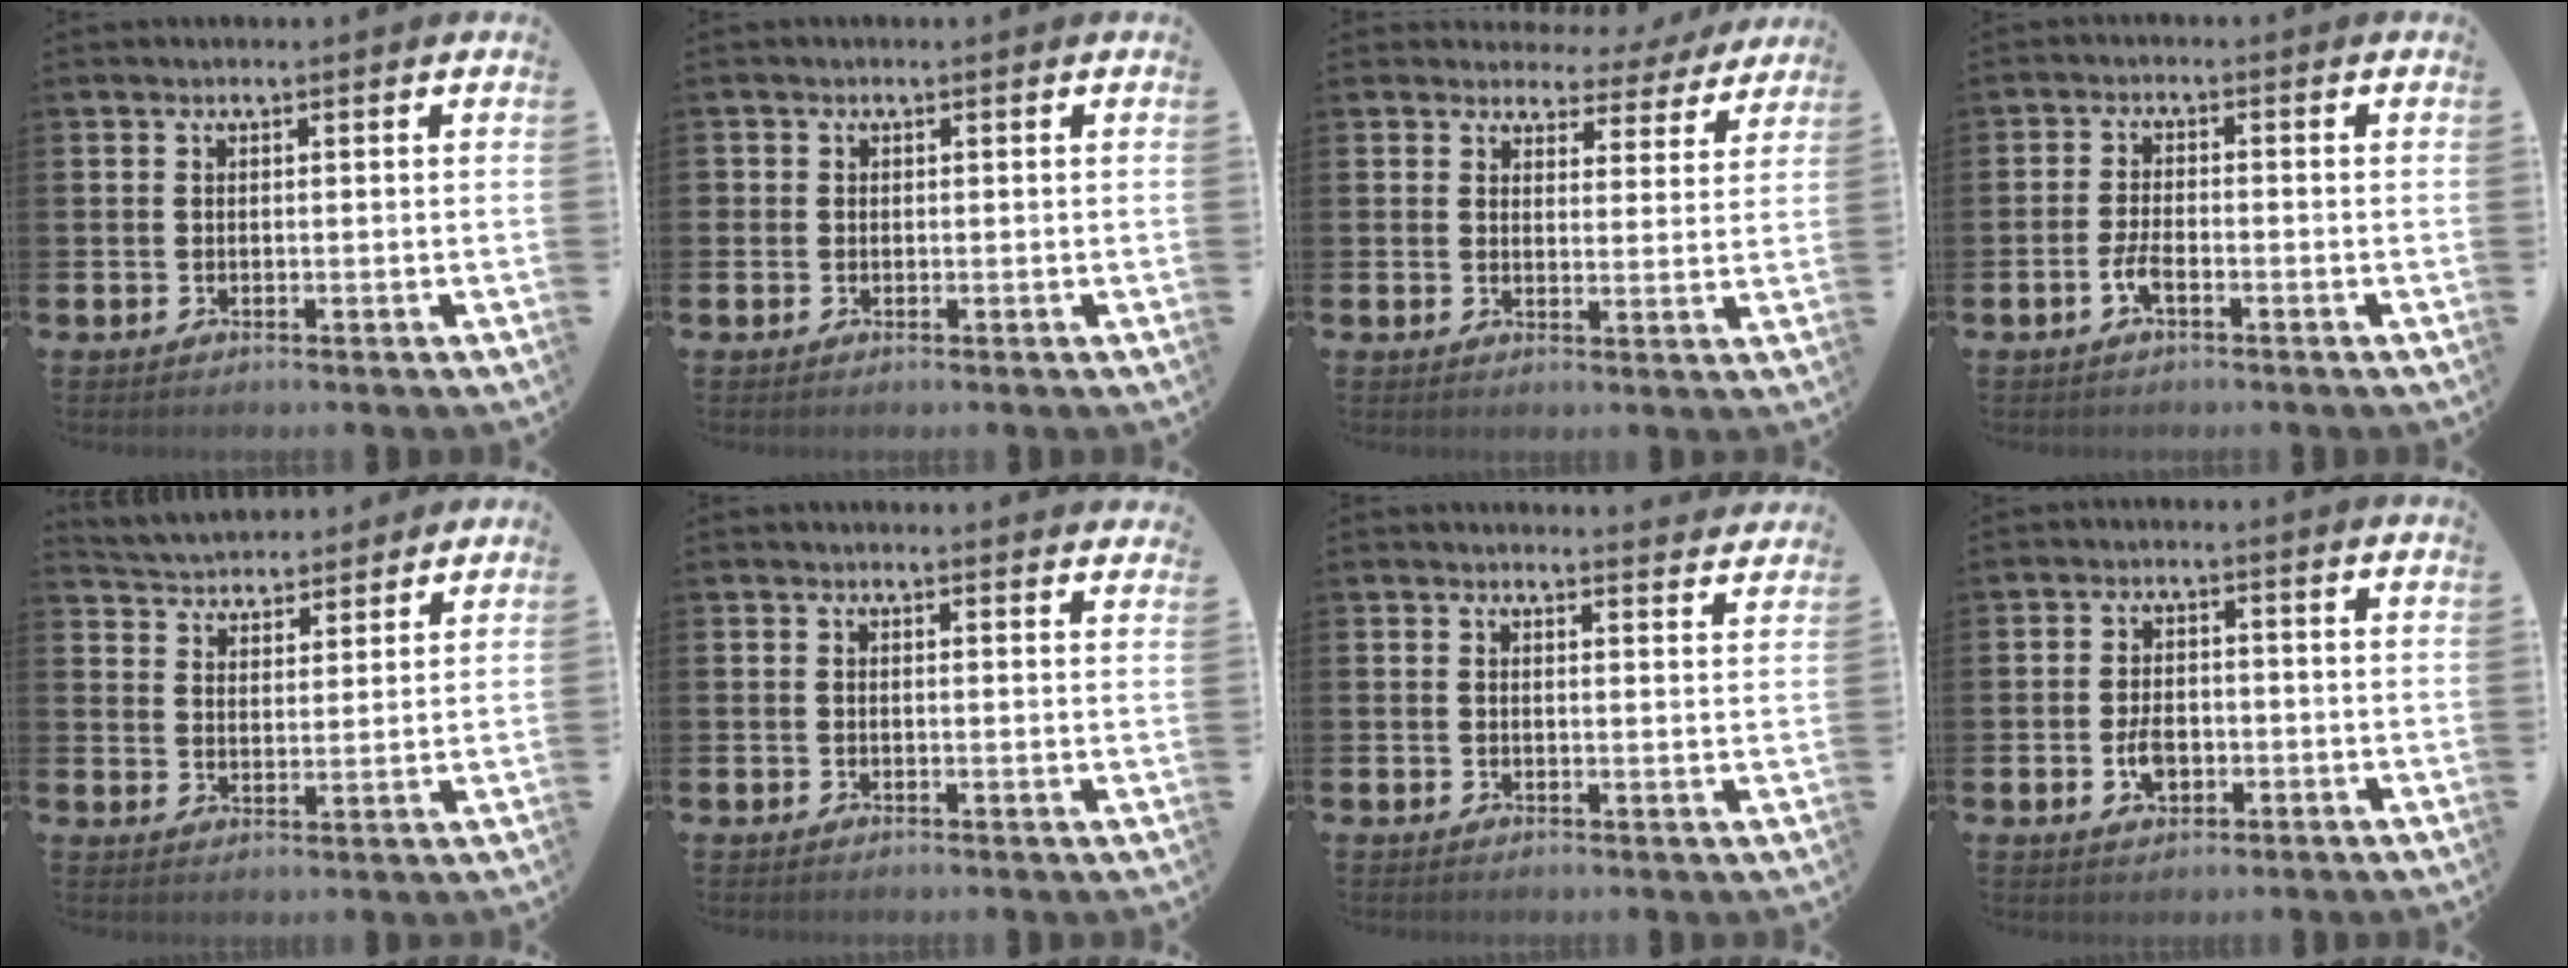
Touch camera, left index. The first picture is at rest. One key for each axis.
{"total": 0.7, "fx": 0.0, "fy": 0.7, "fz": 0.1, "tx": 0.003, "ty": 0.003, "tz": -0.001}
{"total": 3.6, "fx": 3.2, "fy": 1.7, "fz": 0.2, "tx": -0.008, "ty": -0.026, "tz": 0.050}
{"total": 2.8, "fx": -1.4, "fy": 0.9, "fz": 2.2, "tx": -0.054, "ty": 0.005, "tz": -0.026}
{"total": 4.5, "fx": 4.3, "fy": 1.2, "fz": -0.4, "tx": -0.020, "ty": -0.028, "tz": 0.076}
{"total": 1.5, "fx": 1.5, "fy": -0.1, "fz": -0.1, "tx": 0.001, "ty": -0.009, "tz": 0.028}
{"total": 2.8, "fx": 2.8, "fy": 0.0, "fz": -0.2, "tx": 0.006, "ty": -0.021, "tz": 0.048}
{"total": 3.7, "fx": -0.9, "fy": 2.4, "fz": 2.6, "tx": -0.040, "ty": 0.001, "tz": -0.018}